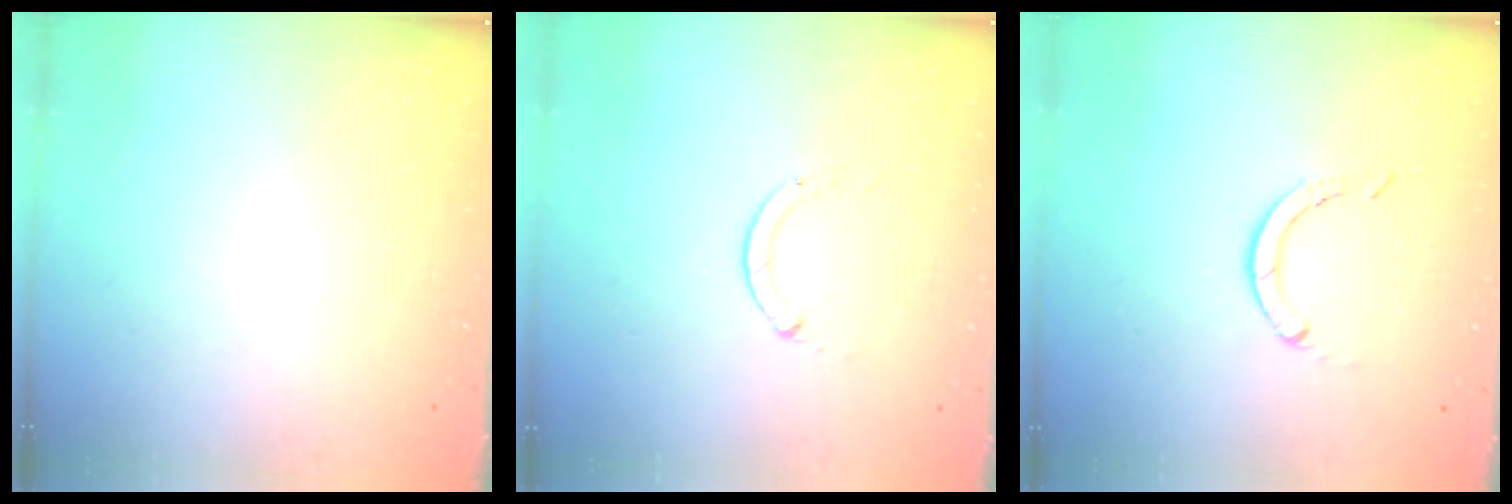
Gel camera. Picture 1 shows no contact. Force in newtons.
{"total": 0.0}
{"total": 2.9, "press": 2.9, "slide": 0.1}